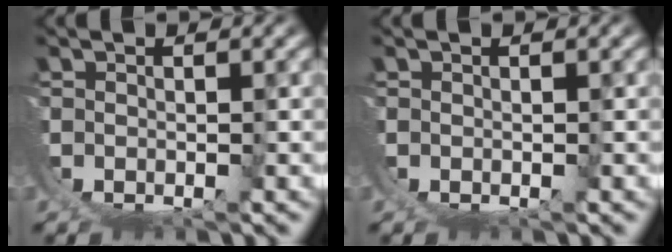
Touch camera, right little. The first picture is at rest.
{"total": 0.0}